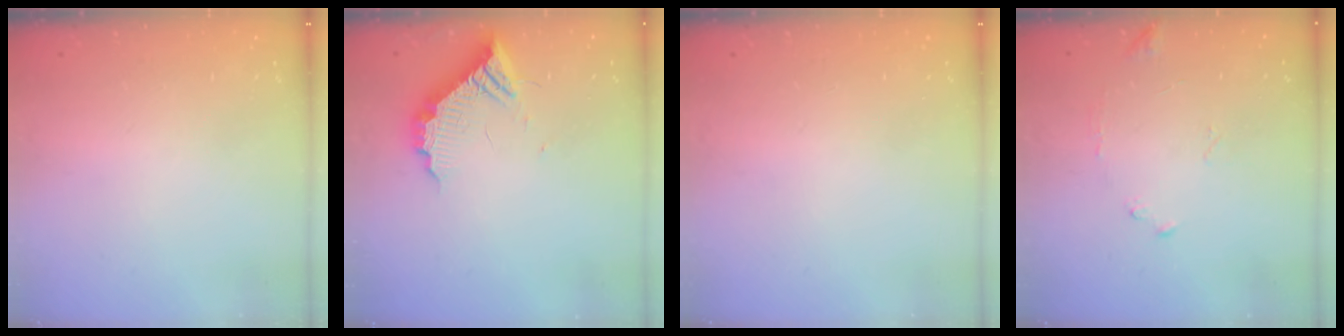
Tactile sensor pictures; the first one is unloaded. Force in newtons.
{"total": 11.9, "press": 11.8, "slide": 0.8}
{"total": 0.0}
{"total": 8.4, "press": 8.3, "slide": 0.5}